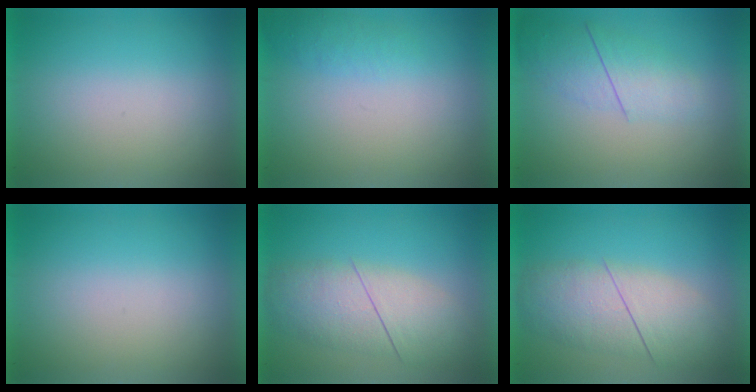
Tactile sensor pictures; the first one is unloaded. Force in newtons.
{"total": 1.3}
{"total": 2.2}
{"total": 0.0}
{"total": 3.7}
{"total": 3.8}